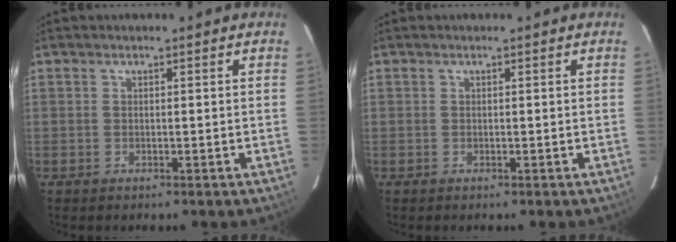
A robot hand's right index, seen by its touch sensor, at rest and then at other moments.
{"total": 0.0}